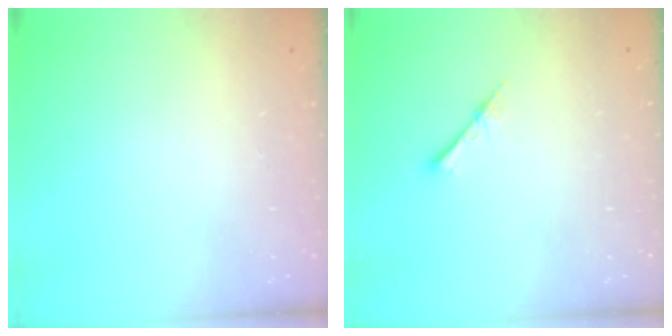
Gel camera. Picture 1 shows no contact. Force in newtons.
{"total": 2.6, "press": 2.6, "slide": 0.3}